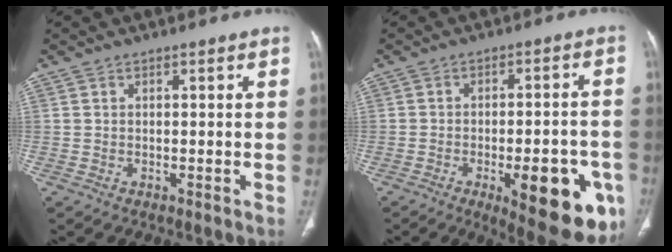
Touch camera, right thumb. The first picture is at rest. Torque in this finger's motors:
{"motor_torque": [2.38, 2.62, 1.69, -0.77, 0.24]}